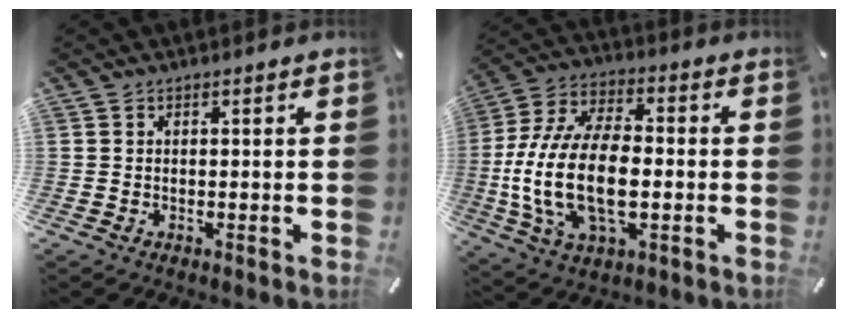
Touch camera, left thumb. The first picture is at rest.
{"total": 19.1, "force": [-3.1, 10.9, 15.4], "torque": [-0.332, -0.004, -0.052]}